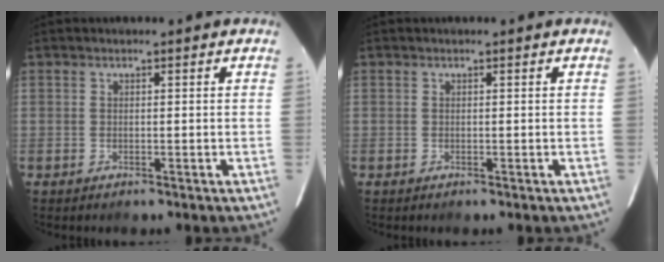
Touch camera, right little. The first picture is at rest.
{"total": 0.0}